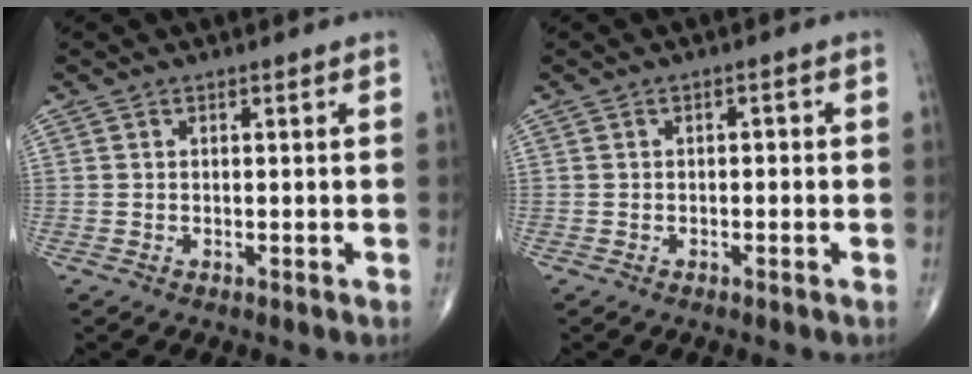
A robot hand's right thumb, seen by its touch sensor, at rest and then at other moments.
{"total": 1.1, "force": [-0.2, 0.7, 0.8], "torque": [0.000, 0.002, -0.008]}